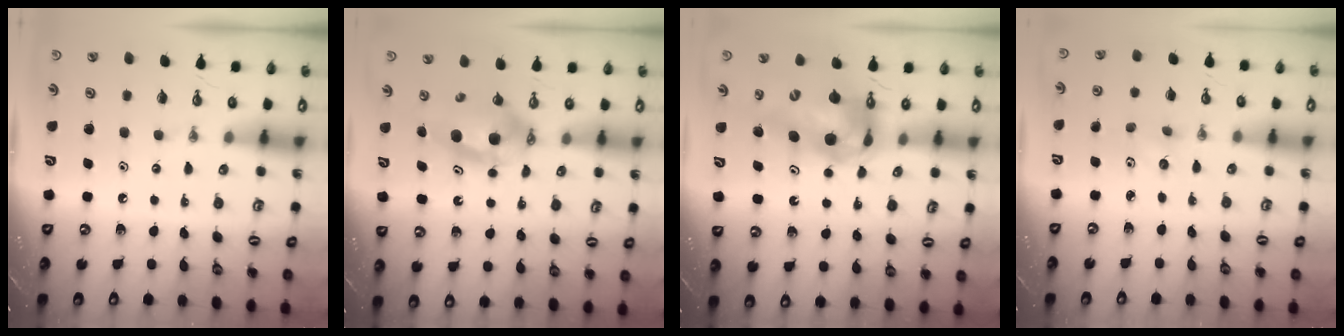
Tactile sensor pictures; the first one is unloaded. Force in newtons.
{"total": 7.1, "press": 6.4, "slide": 3.1}
{"total": 13.2, "press": 12.8, "slide": 3.4}
{"total": 4.8, "press": 4.2, "slide": 2.5}